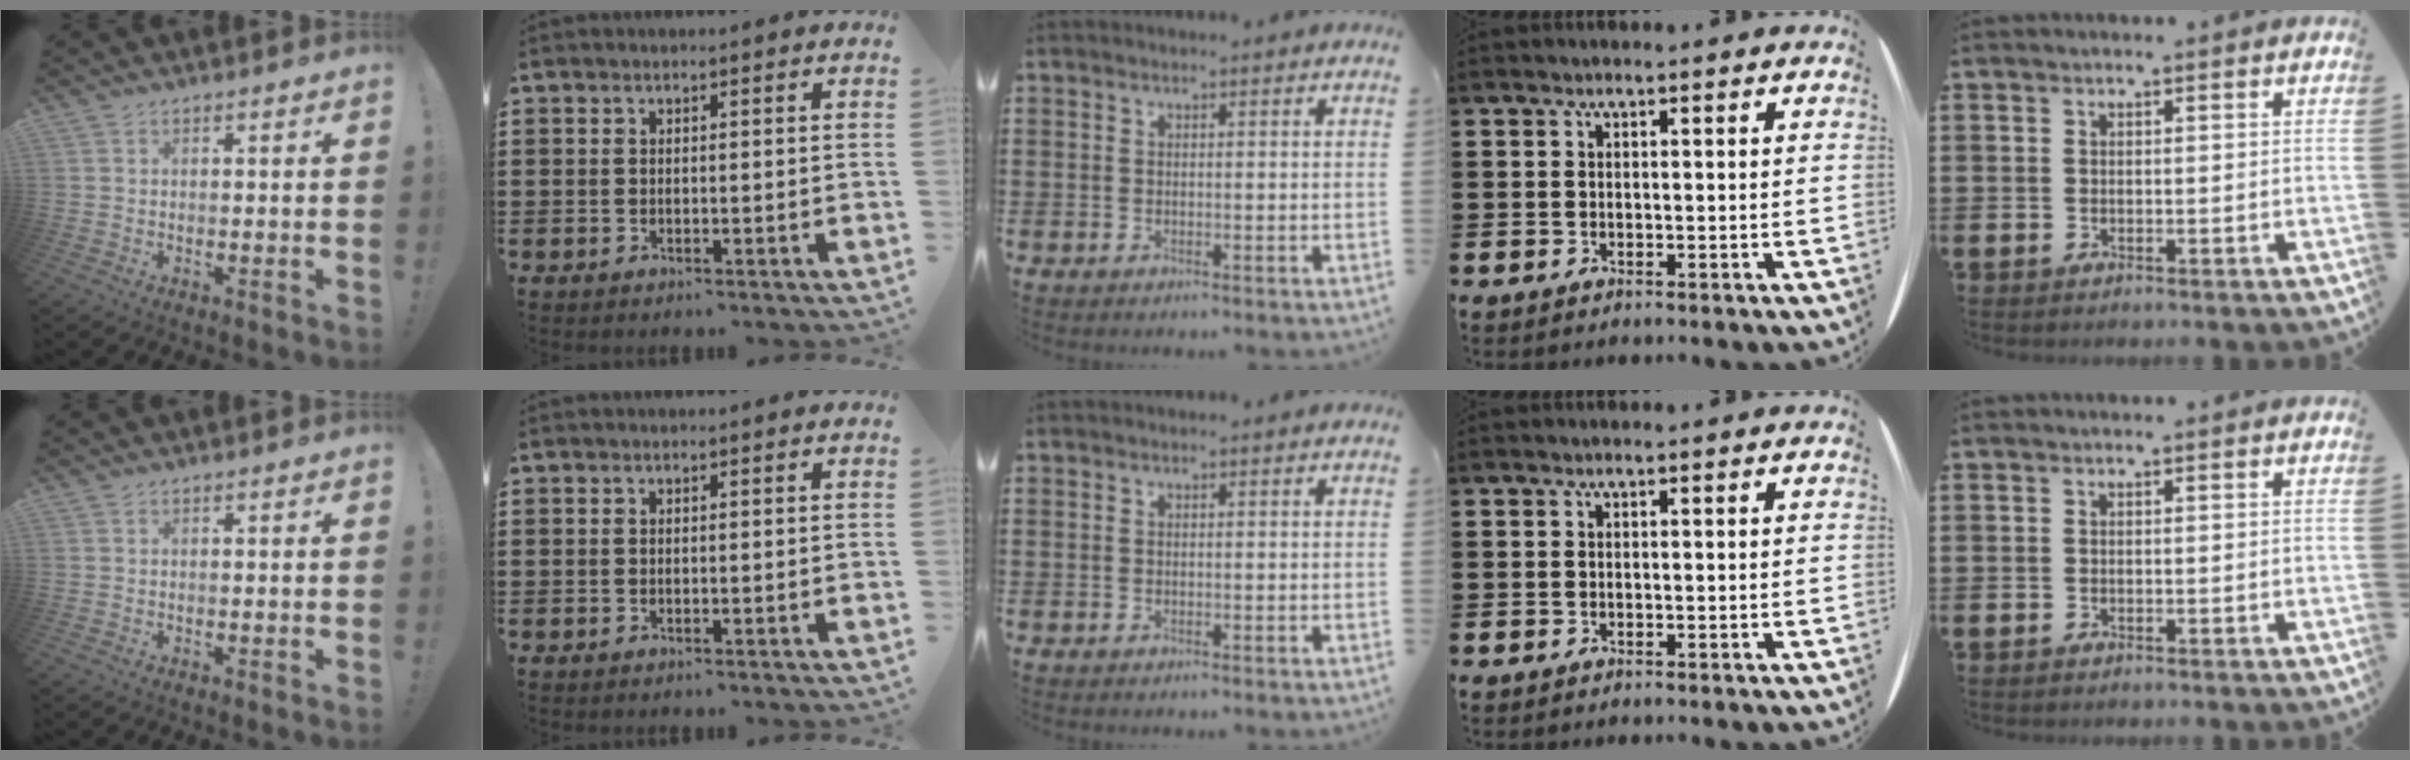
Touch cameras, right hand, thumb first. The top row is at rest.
{}